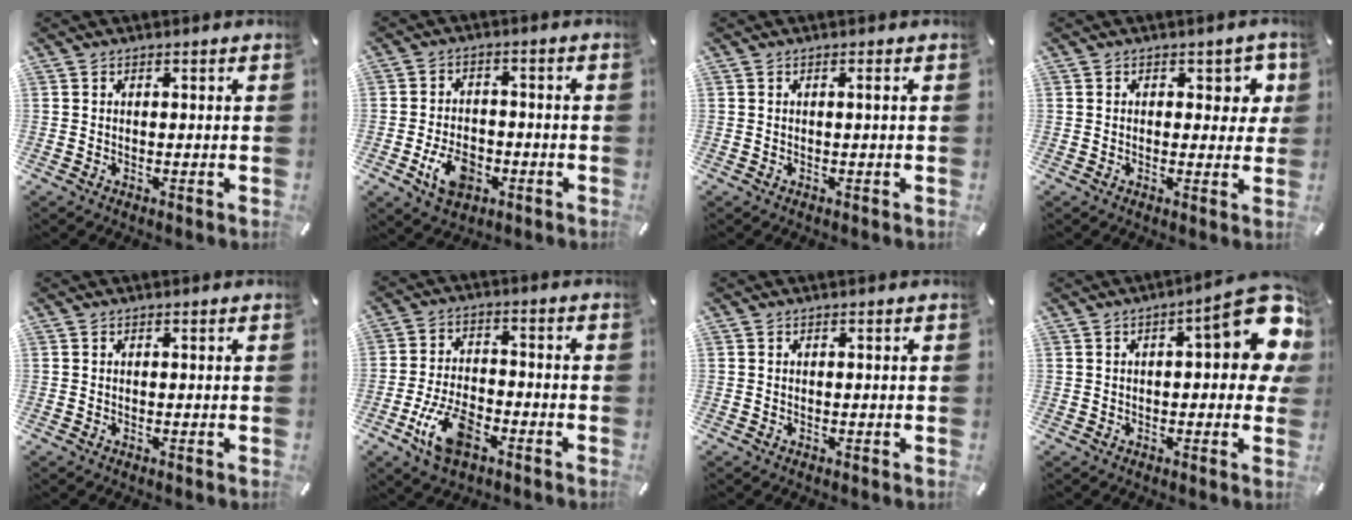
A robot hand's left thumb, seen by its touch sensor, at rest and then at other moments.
{"total": 8.7, "force": [-3.3, 5.9, 5.5], "torque": [-0.093, 0.012, -0.059]}
{"total": 0.8, "force": [0.0, 0.0, 0.8], "torque": [-0.014, -0.001, -0.001]}
{"total": 5.2, "force": [1.6, 3.1, 3.8], "torque": [-0.031, -0.006, 0.019]}
{"total": 0.0}
{"total": 11.0, "force": [-5.4, 5.8, 7.6], "torque": [-0.163, 0.017, -0.099]}
{"total": 0.0}
{"total": 16.4, "force": [5.6, 6.0, 14.2], "torque": [-0.173, -0.038, 0.086]}